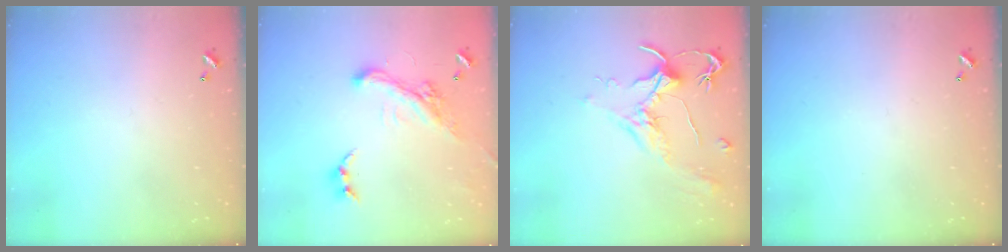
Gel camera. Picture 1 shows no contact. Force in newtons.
{"total": 5.2, "press": 4.9, "slide": 1.6}
{"total": 2.0, "press": 1.8, "slide": 0.8}
{"total": 0.0}